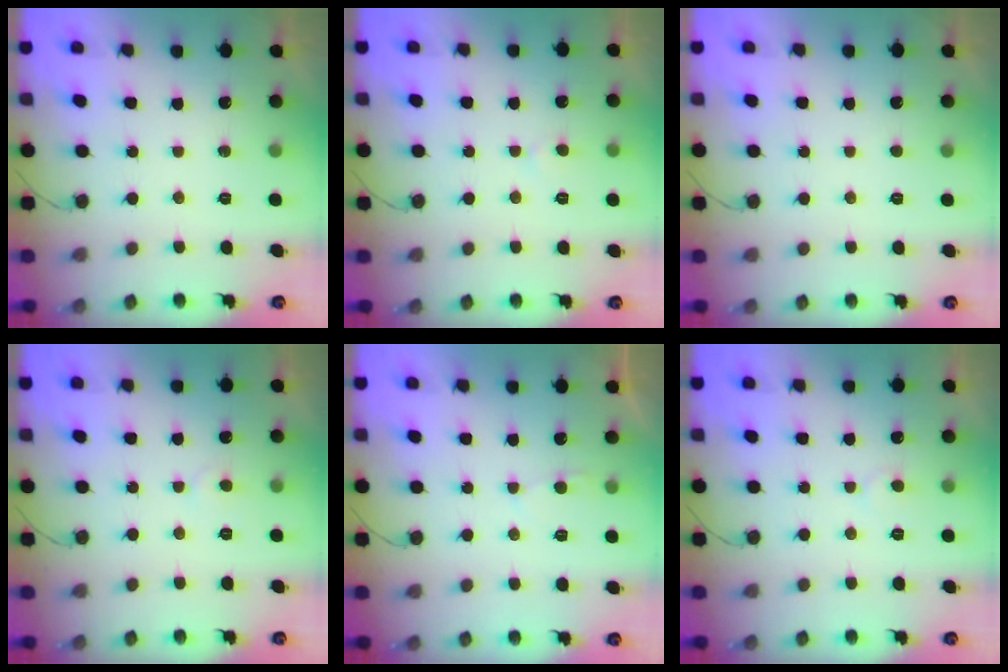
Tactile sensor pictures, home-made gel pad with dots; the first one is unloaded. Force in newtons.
{"total": 3.2, "press": 3.2, "slide": 0.3}
{"total": 1.6, "press": 1.6, "slide": 0.2}
{"total": 2.8, "press": 2.8, "slide": 0.3}
{"total": 1.8, "press": 1.8, "slide": 0.3}
{"total": 4.0, "press": 3.9, "slide": 0.5}